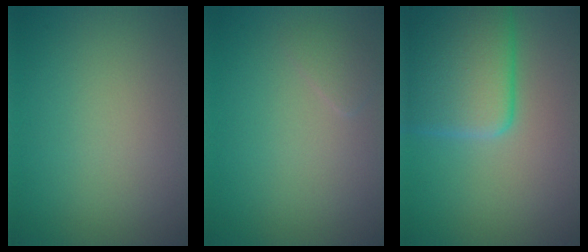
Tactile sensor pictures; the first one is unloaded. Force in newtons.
{"total": 0.9, "press": 0.9, "slide": 0.0}
{"total": 8.0, "press": 8.0, "slide": 0.4}